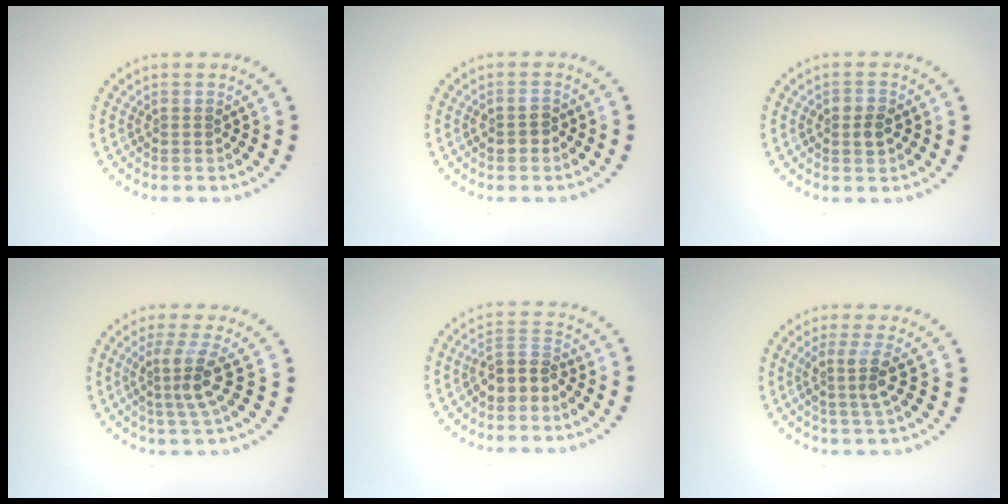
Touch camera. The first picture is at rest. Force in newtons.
{"total": 1.4, "press": 1.4, "slide": 0.3}
{"total": 1.9, "press": 1.9, "slide": 0.0}
{"total": 3.1, "press": 2.2, "slide": 2.3}
{"total": 2.9, "press": 2.5, "slide": 1.4}
{"total": 2.6, "press": 2.0, "slide": 1.7}